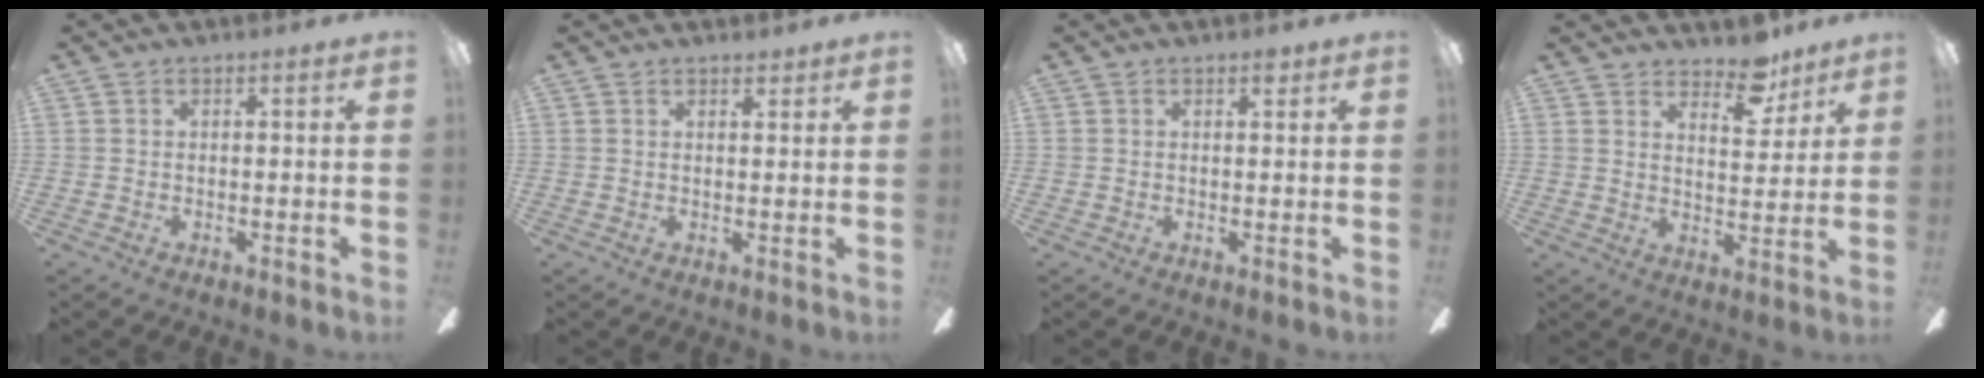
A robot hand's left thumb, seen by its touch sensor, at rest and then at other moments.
{"total": 1.6, "force": [1.4, 0.7, 0.3], "torque": [0.002, -0.003, 0.025]}
{"total": 1.5, "force": [1.2, 0.5, 0.9], "torque": [-0.002, -0.005, 0.017]}
{"total": 8.8, "force": [7.0, 3.9, 3.6], "torque": [-0.035, -0.041, 0.121]}